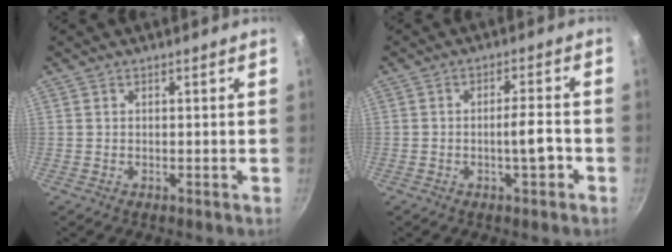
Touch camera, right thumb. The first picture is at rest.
{"total": 5.8, "force": [-2.3, 2.1, 4.9], "torque": [-0.046, 0.023, -0.030]}